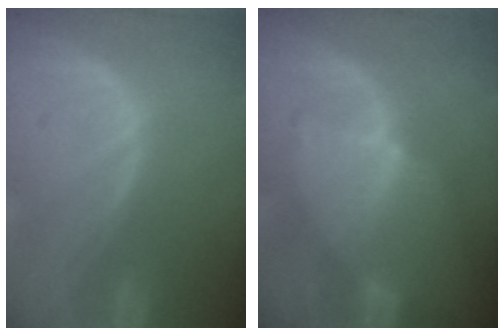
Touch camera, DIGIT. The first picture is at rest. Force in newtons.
{"total": 6.8, "press": 6.0, "slide": 3.3}